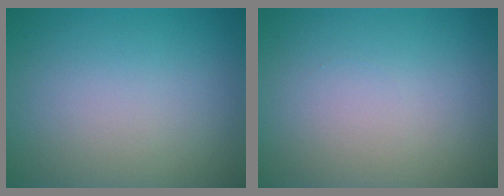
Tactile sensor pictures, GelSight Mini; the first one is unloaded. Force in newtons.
{"total": 0.0}